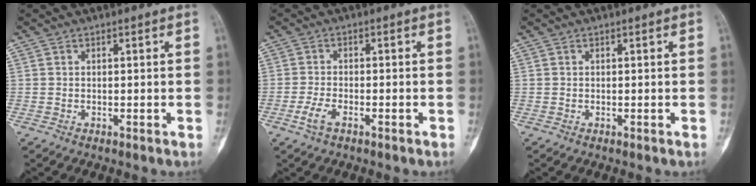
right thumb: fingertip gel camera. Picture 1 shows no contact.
{"total": 3.3, "force": [-1.8, 1.3, 2.4], "torque": [-0.052, 0.012, -0.035]}
{"total": 0.0}